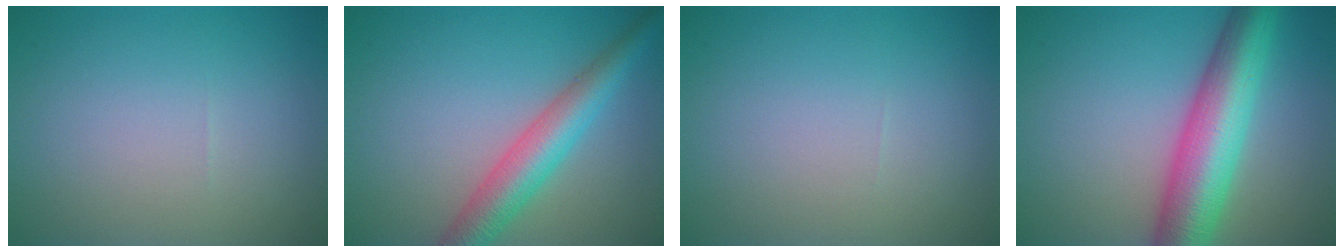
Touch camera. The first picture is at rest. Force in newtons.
{"total": 5.2, "press": 5.2, "slide": 0.2}
{"total": 0.0}
{"total": 9.2, "press": 9.1, "slide": 0.2}